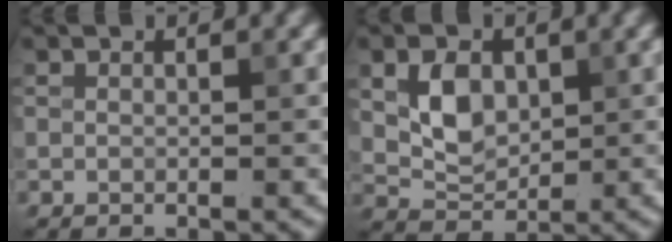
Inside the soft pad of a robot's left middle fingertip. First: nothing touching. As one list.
[{"total": 3.9, "force": [0.8, 2.7, 2.7], "torque": [-0.052, -0.001, 0.015]}]